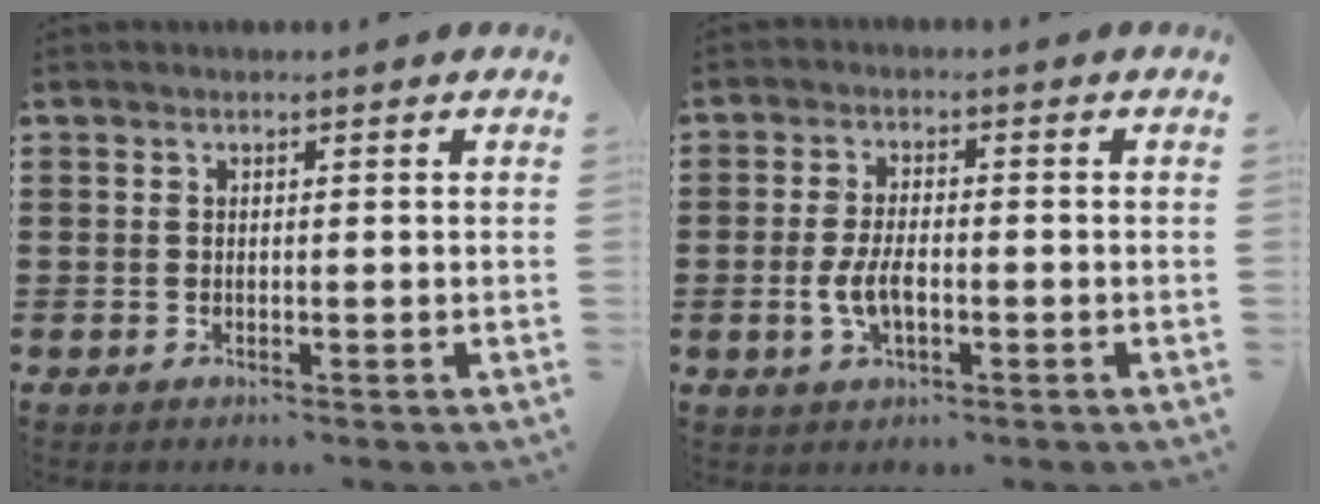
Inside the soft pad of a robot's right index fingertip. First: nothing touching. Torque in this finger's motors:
{"motor_torque": [0.97, -0.31, 0.51, 0.15]}